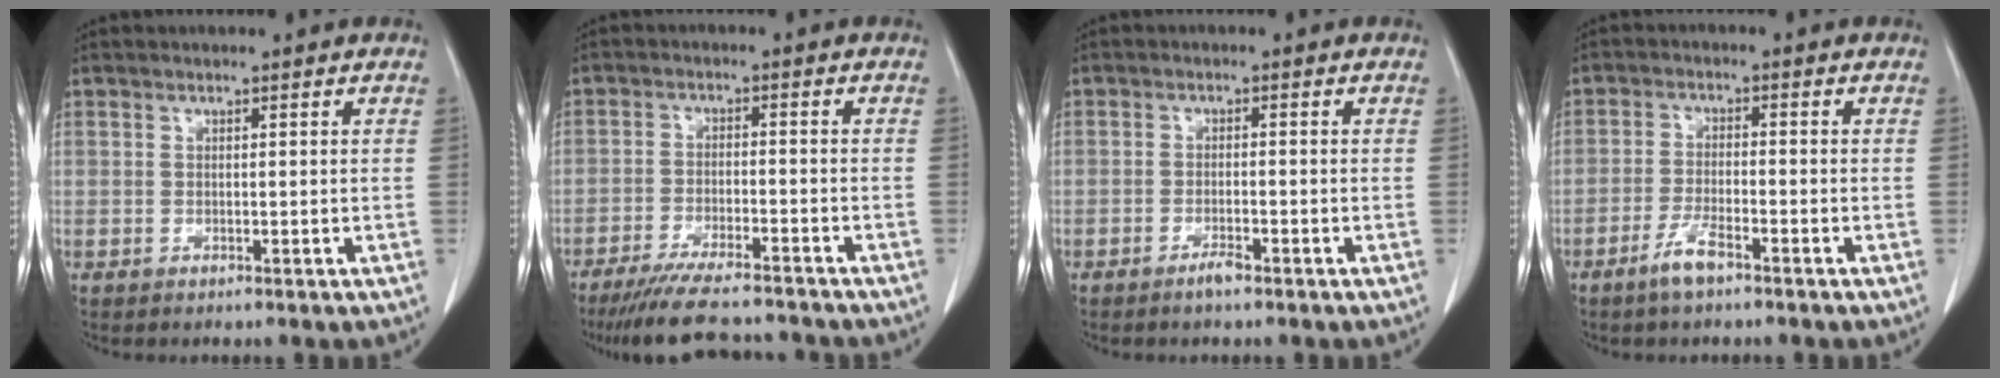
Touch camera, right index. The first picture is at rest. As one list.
[{"total": 12.5, "force": [-11.3, 1.5, 5.2], "torque": [-0.083, -0.016, -0.170]}, {"total": 1.8, "force": [-1.4, 0.1, 1.2], "torque": [-0.026, -0.001, -0.021]}, {"total": 4.1, "force": [-2.9, 0.5, 2.9], "torque": [-0.061, -0.004, -0.056]}]